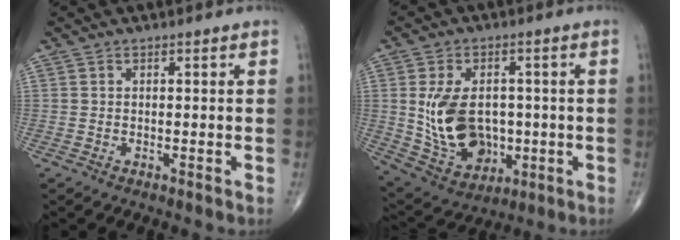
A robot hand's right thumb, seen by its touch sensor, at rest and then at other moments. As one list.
[{"total": 14.5, "force": [-0.3, 10.1, 10.3], "torque": [-0.158, 0.000, 0.018]}]